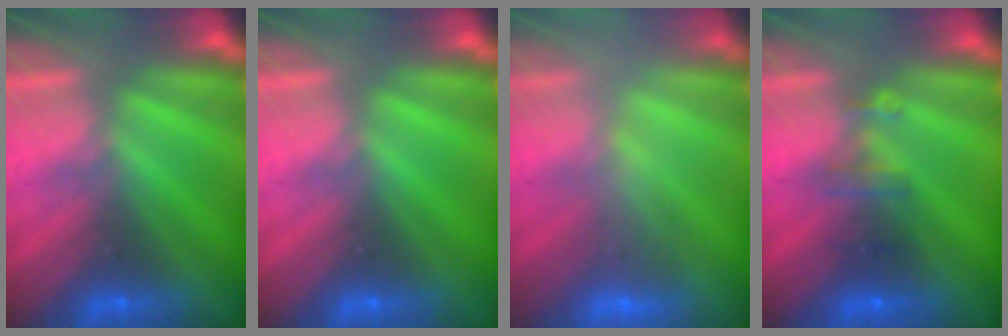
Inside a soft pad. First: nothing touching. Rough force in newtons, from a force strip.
{"total": 0.0}
{"total": 2.2}
{"total": 2.8}